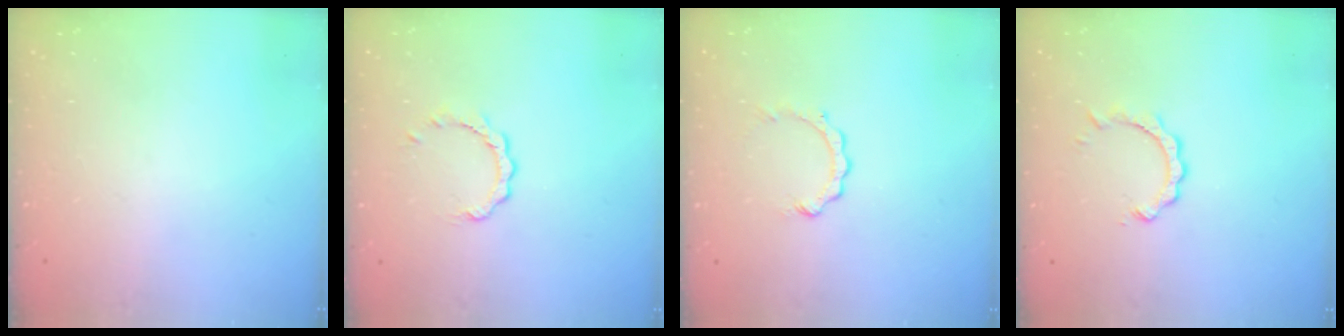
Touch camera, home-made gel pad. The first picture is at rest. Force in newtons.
{"total": 2.5, "press": 2.5, "slide": 0.3}
{"total": 2.4, "press": 2.4, "slide": 0.3}
{"total": 2.9, "press": 2.8, "slide": 0.3}